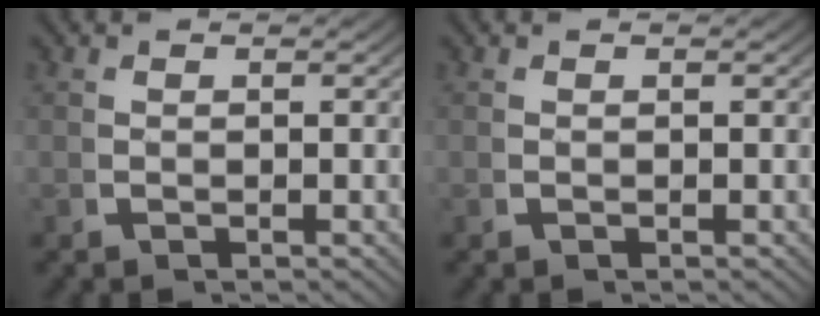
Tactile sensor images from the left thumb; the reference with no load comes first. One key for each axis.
{"total": 0.0}